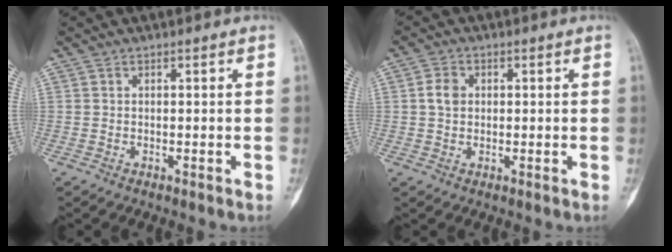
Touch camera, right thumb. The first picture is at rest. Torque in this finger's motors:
{"motor_torque": [0.07, 0.21, 0.37, -0.22, -0.02]}